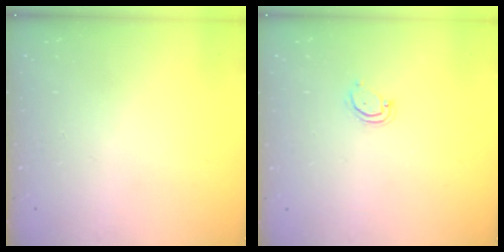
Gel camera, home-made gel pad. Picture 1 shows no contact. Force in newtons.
{"total": 2.5, "press": 2.5, "slide": 0.1}